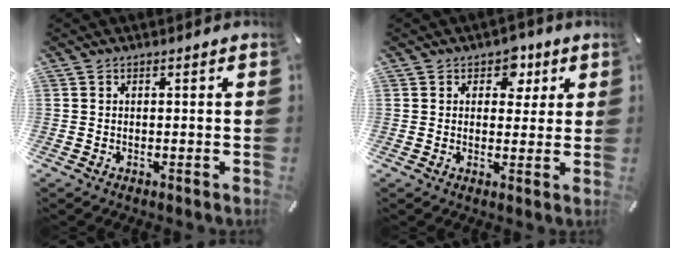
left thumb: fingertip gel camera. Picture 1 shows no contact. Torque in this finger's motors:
{"motor_torque": [0.67, 0.50, 0.24, -0.29, 0.02]}